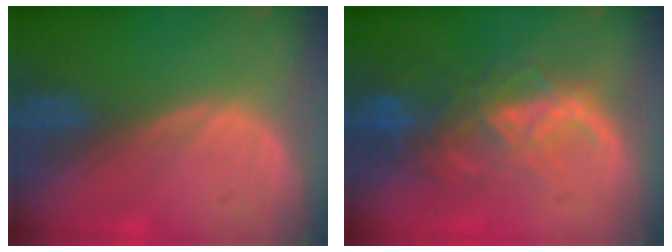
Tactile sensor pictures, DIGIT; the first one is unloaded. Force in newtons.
{"total": 8.9, "press": 7.5, "slide": 4.7}